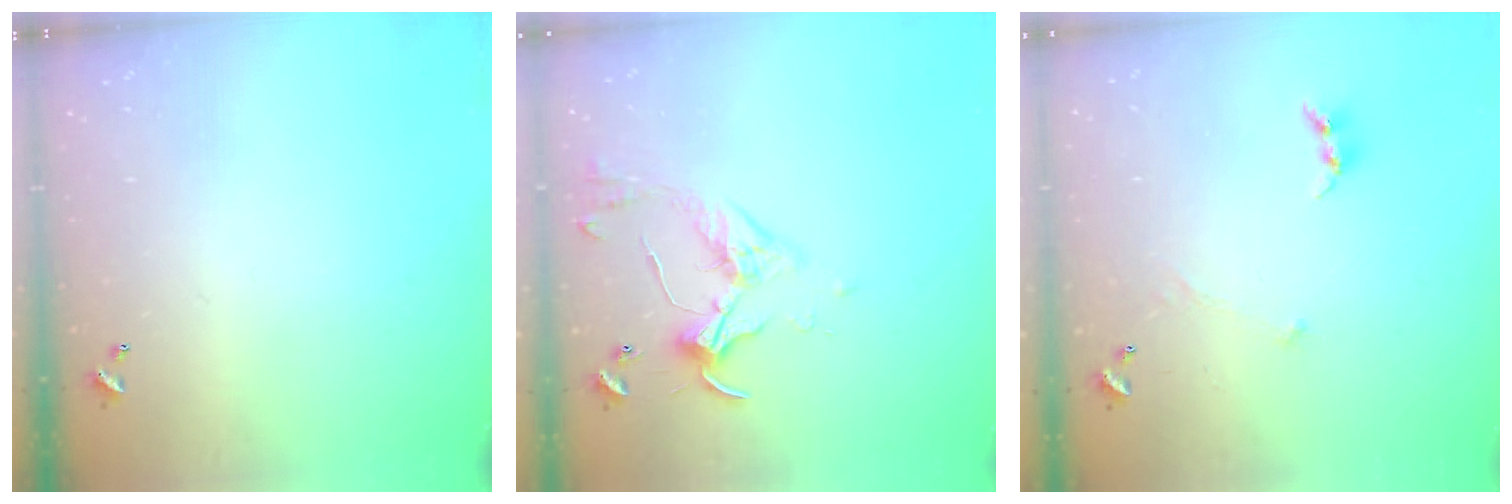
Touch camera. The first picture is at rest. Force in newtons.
{"total": 3.4, "press": 3.3, "slide": 0.7}
{"total": 0.6, "press": 0.4, "slide": 0.4}